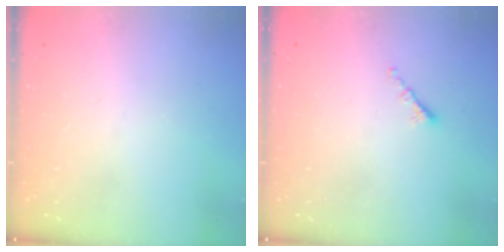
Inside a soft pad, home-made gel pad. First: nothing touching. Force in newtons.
{"total": 0.8, "press": 0.8, "slide": 0.2}